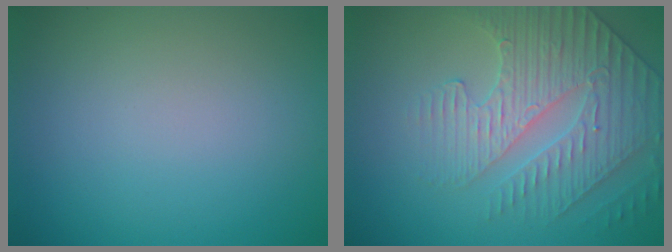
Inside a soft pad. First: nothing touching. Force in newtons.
{"total": 4.2, "press": 4.1, "slide": 0.6}